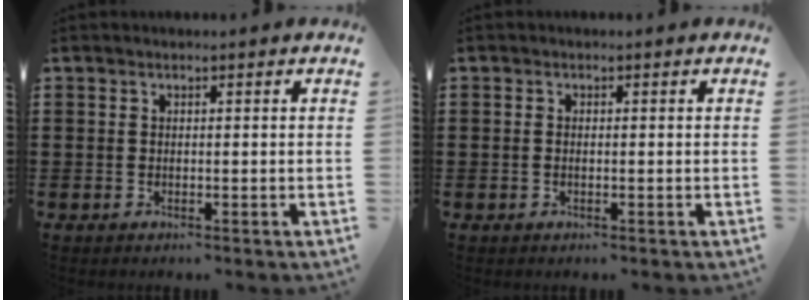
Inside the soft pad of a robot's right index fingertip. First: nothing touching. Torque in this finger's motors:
{"motor_torque": [-0.87, 1.26, -0.06, -0.01]}